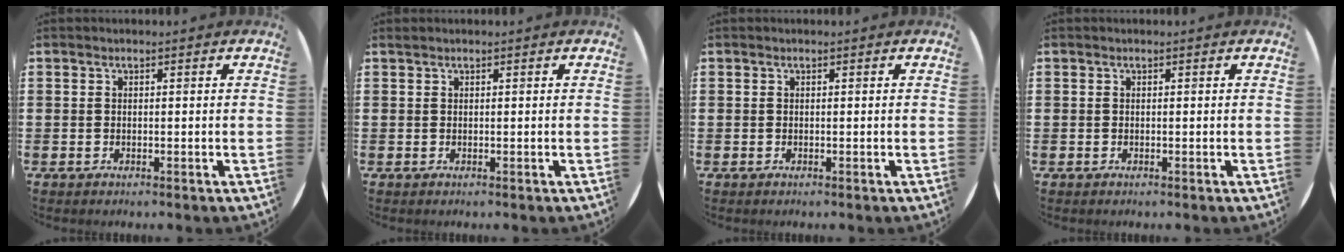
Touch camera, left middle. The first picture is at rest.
{"total": 0.0}
{"total": 0.0}
{"total": 0.0}